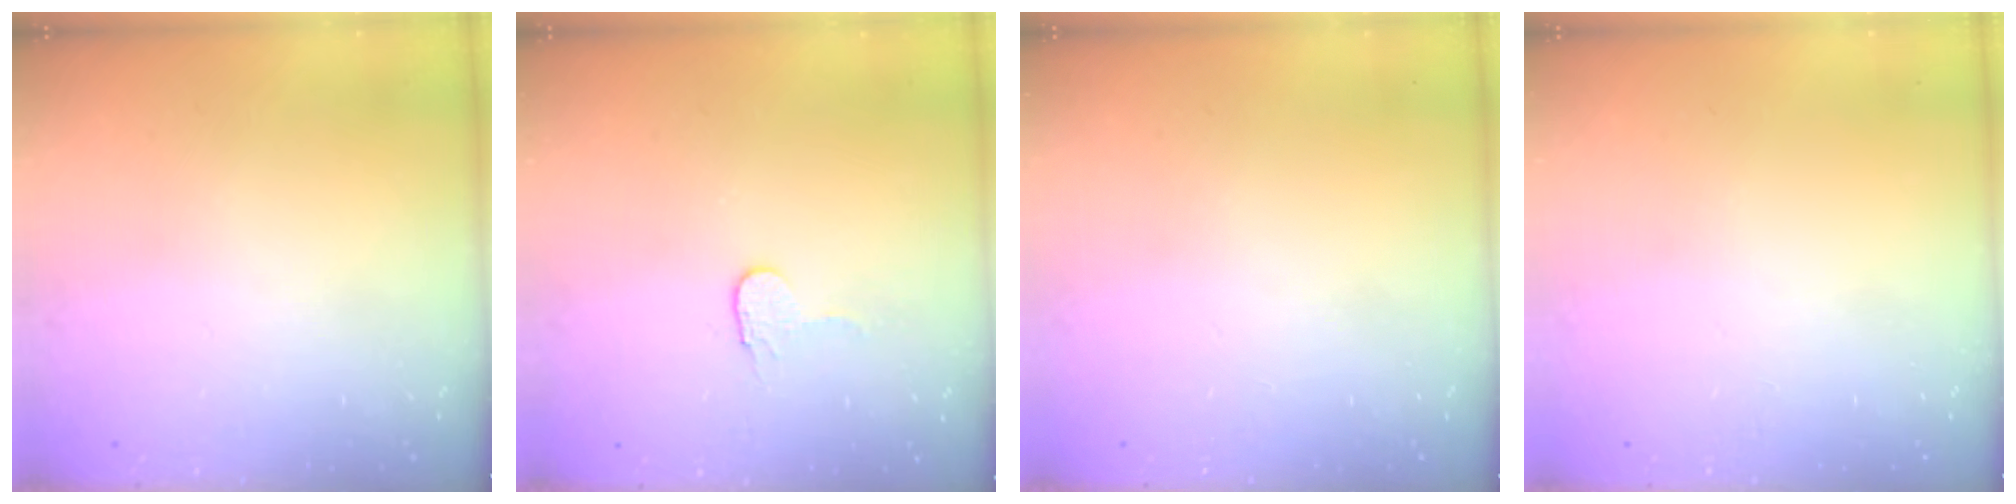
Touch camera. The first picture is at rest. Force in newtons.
{"total": 3.5, "press": 3.5, "slide": 0.2}
{"total": 0.0}
{"total": 0.0}